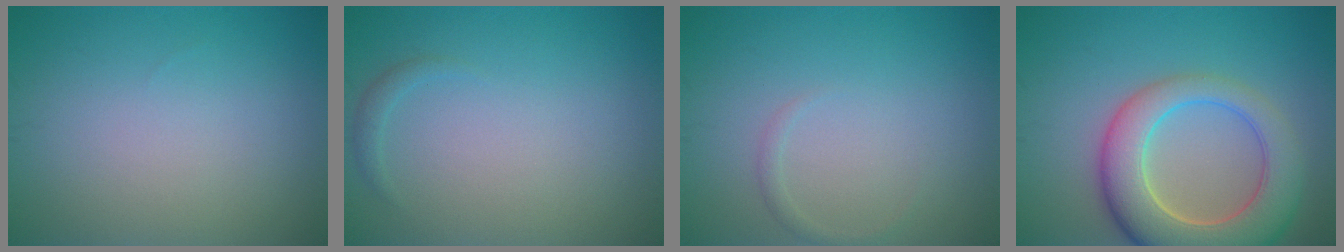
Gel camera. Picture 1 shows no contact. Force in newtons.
{"total": 0.8, "press": 0.8, "slide": 0.0}
{"total": 0.8, "press": 0.8, "slide": 0.0}
{"total": 8.7, "press": 8.7, "slide": 0.8}